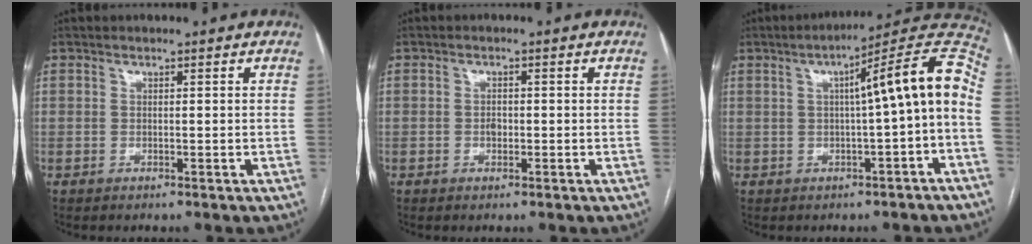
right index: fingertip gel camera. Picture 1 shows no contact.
{"total": 1.3, "force": [-0.3, 0.9, 0.9], "torque": [-0.016, 0.003, -0.004]}
{"total": 12.8, "force": [-0.1, 0.1, 12.8], "torque": [-0.169, 0.040, -0.007]}